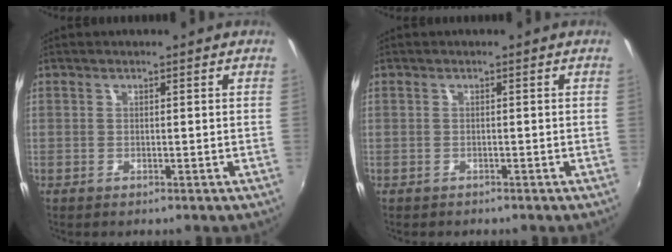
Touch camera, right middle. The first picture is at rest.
{"total": 0.9, "force": [-0.6, 0.6, -0.1], "torque": [-0.002, 0.000, -0.009]}